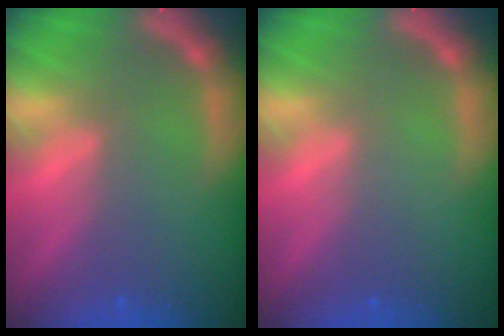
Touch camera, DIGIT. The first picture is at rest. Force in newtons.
{"total": 0.0}